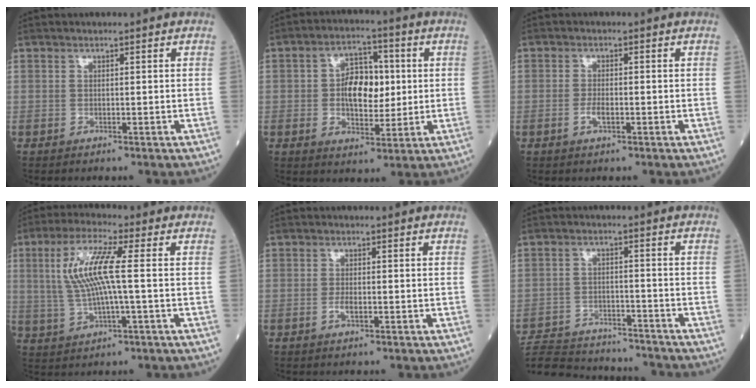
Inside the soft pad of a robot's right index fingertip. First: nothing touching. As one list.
[{"total": 8.5, "force": [0.7, 5.0, 6.9], "torque": [-0.115, 0.016, 0.013]}, {"total": 2.0, "force": [-0.7, 0.6, 1.7], "torque": [-0.036, 0.000, -0.013]}, {"total": 9.6, "force": [1.3, 0.9, 9.5], "torque": [-0.211, 0.015, 0.025]}, {"total": 1.5, "force": [-0.5, 0.4, 1.4], "torque": [-0.028, 0.001, -0.010]}, {"total": 16.4, "force": [-15.5, 3.5, 4.3], "torque": [-0.098, 0.005, -0.227]}]